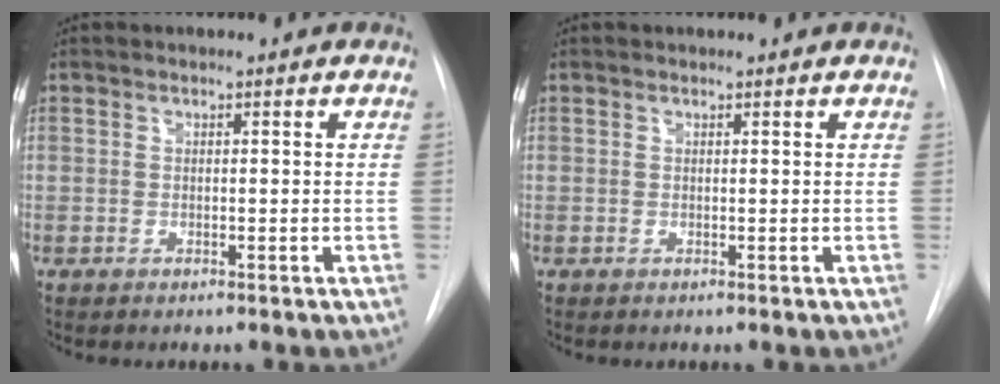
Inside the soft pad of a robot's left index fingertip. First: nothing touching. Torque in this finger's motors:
{"motor_torque": [0.24, 0.01, -0.02, -0.01]}